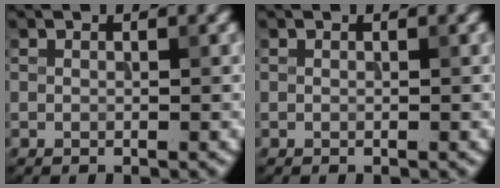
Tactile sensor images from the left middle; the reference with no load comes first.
{"total": 0.0}